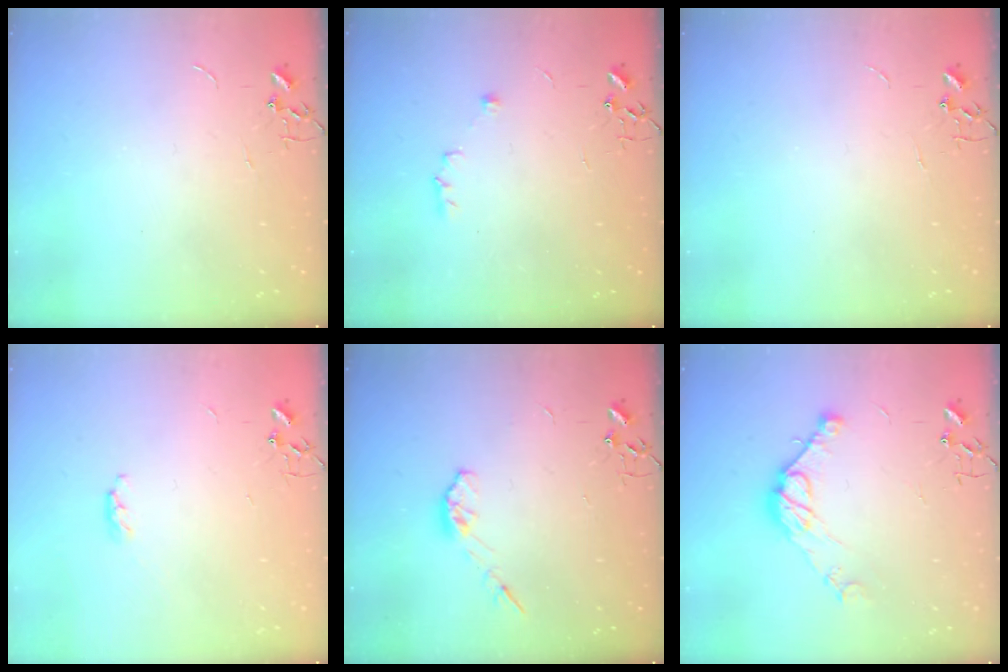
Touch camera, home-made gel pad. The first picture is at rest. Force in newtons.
{"total": 5.2, "press": 5.1, "slide": 1.0}
{"total": 0.0}
{"total": 3.6, "press": 3.6, "slide": 0.5}
{"total": 6.1, "press": 6.1, "slide": 0.5}
{"total": 11.6, "press": 11.6, "slide": 0.8}